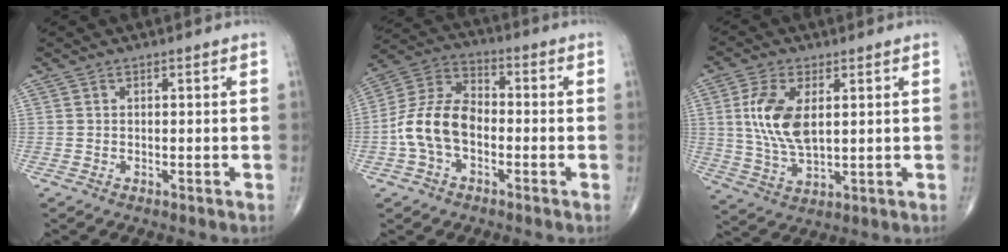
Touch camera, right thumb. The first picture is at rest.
{"total": 11.7, "force": [-2.7, 7.5, 8.5], "torque": [-0.164, 0.041, -0.062]}
{"total": 11.0, "force": [2.2, 5.5, 9.2], "torque": [-0.191, -0.012, 0.049]}